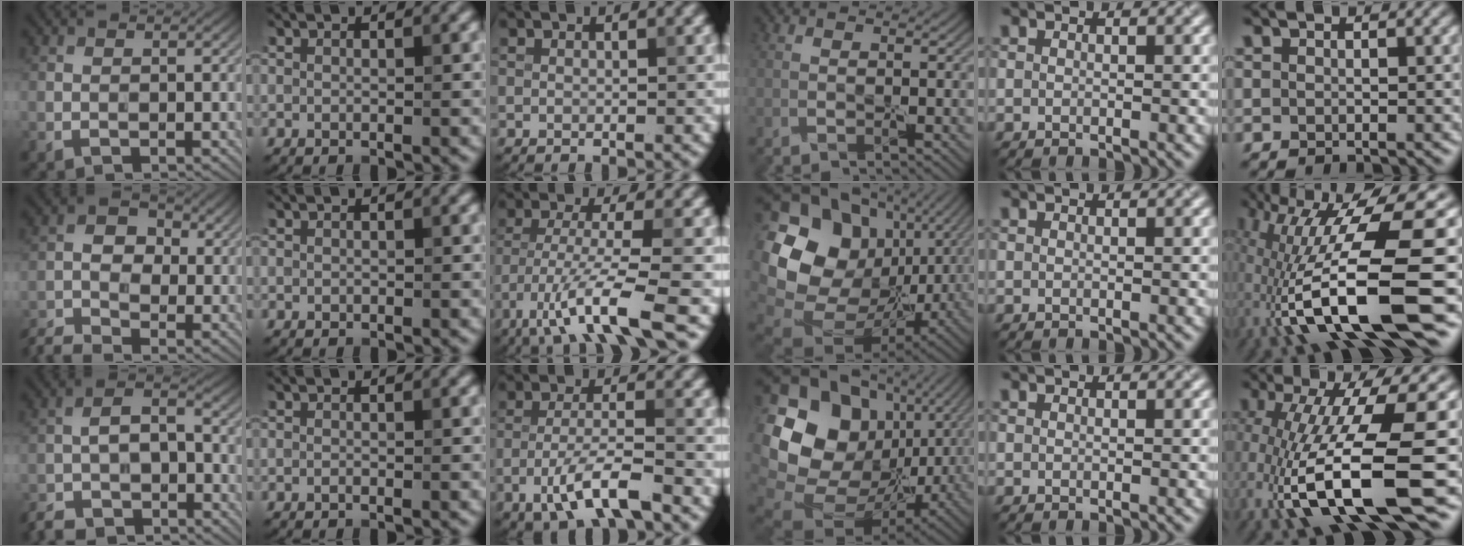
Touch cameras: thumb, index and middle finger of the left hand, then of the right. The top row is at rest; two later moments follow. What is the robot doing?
{"motion": "peel", "object": "shipping label"}